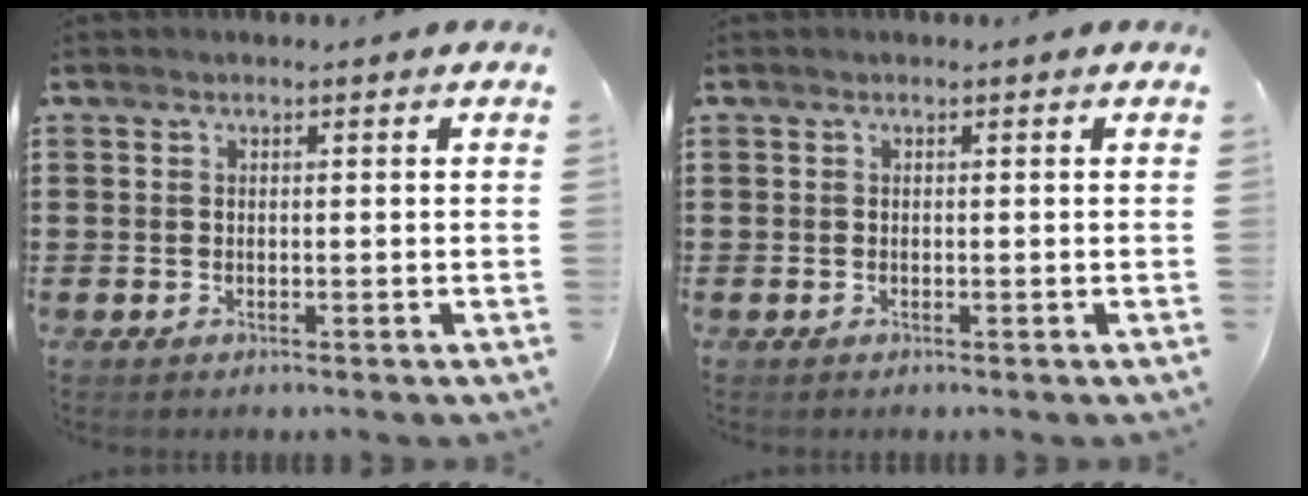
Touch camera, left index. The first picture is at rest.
{"total": 0.0}